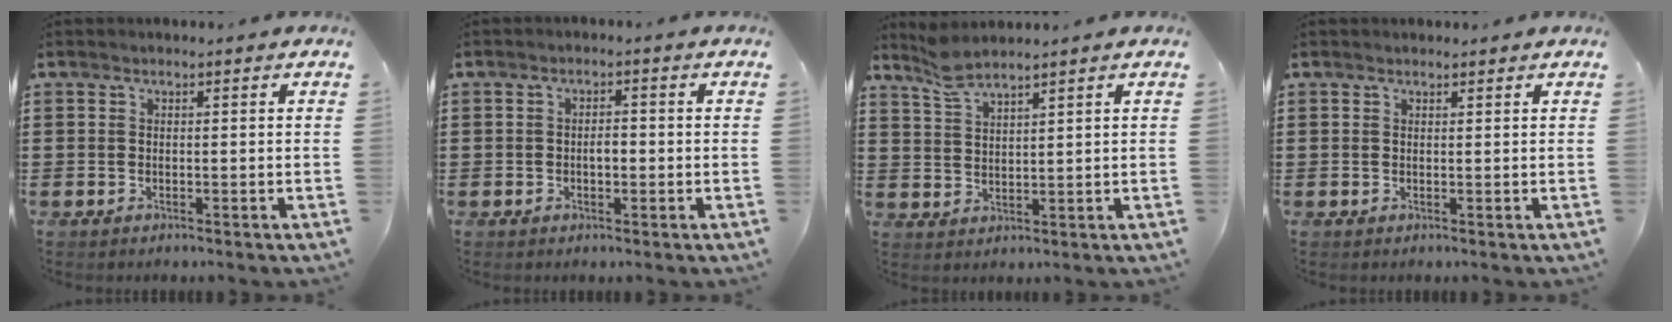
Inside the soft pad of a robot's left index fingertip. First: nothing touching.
{"total": 1.9, "force": [-0.3, 0.8, 1.7], "torque": [-0.032, 0.004, -0.008]}
{"total": 4.0, "force": [3.5, 0.4, 1.9], "torque": [-0.048, -0.005, 0.065]}
{"total": 0.6, "force": [0.6, 0.2, 0.0], "torque": [-0.003, 0.000, 0.012]}